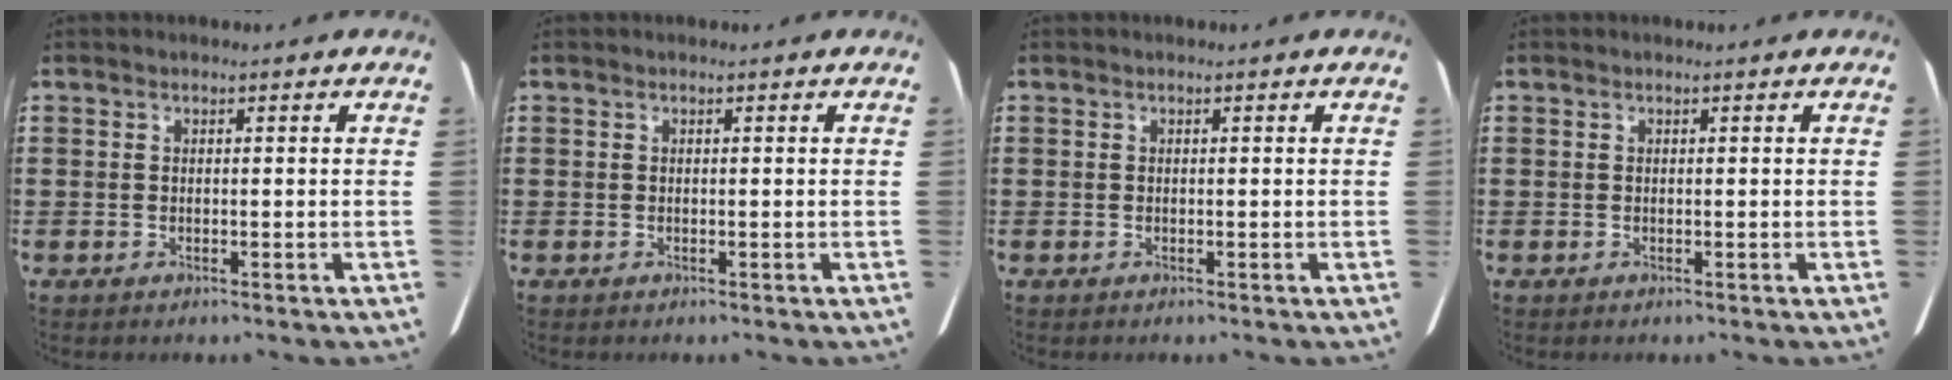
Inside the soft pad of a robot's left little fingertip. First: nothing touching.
{"total": 0.0}
{"total": 0.0}
{"total": 0.0}